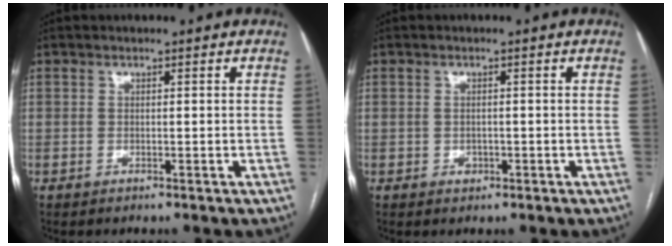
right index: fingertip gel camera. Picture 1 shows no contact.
{"total": 1.4, "force": [-0.5, 1.1, 0.7], "torque": [-0.014, 0.003, -0.003]}